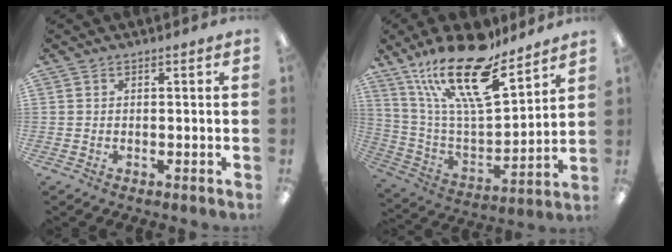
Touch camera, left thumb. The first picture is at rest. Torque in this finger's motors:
{"motor_torque": [0.56, 0.58, 1.53, -1.24, 0.37]}